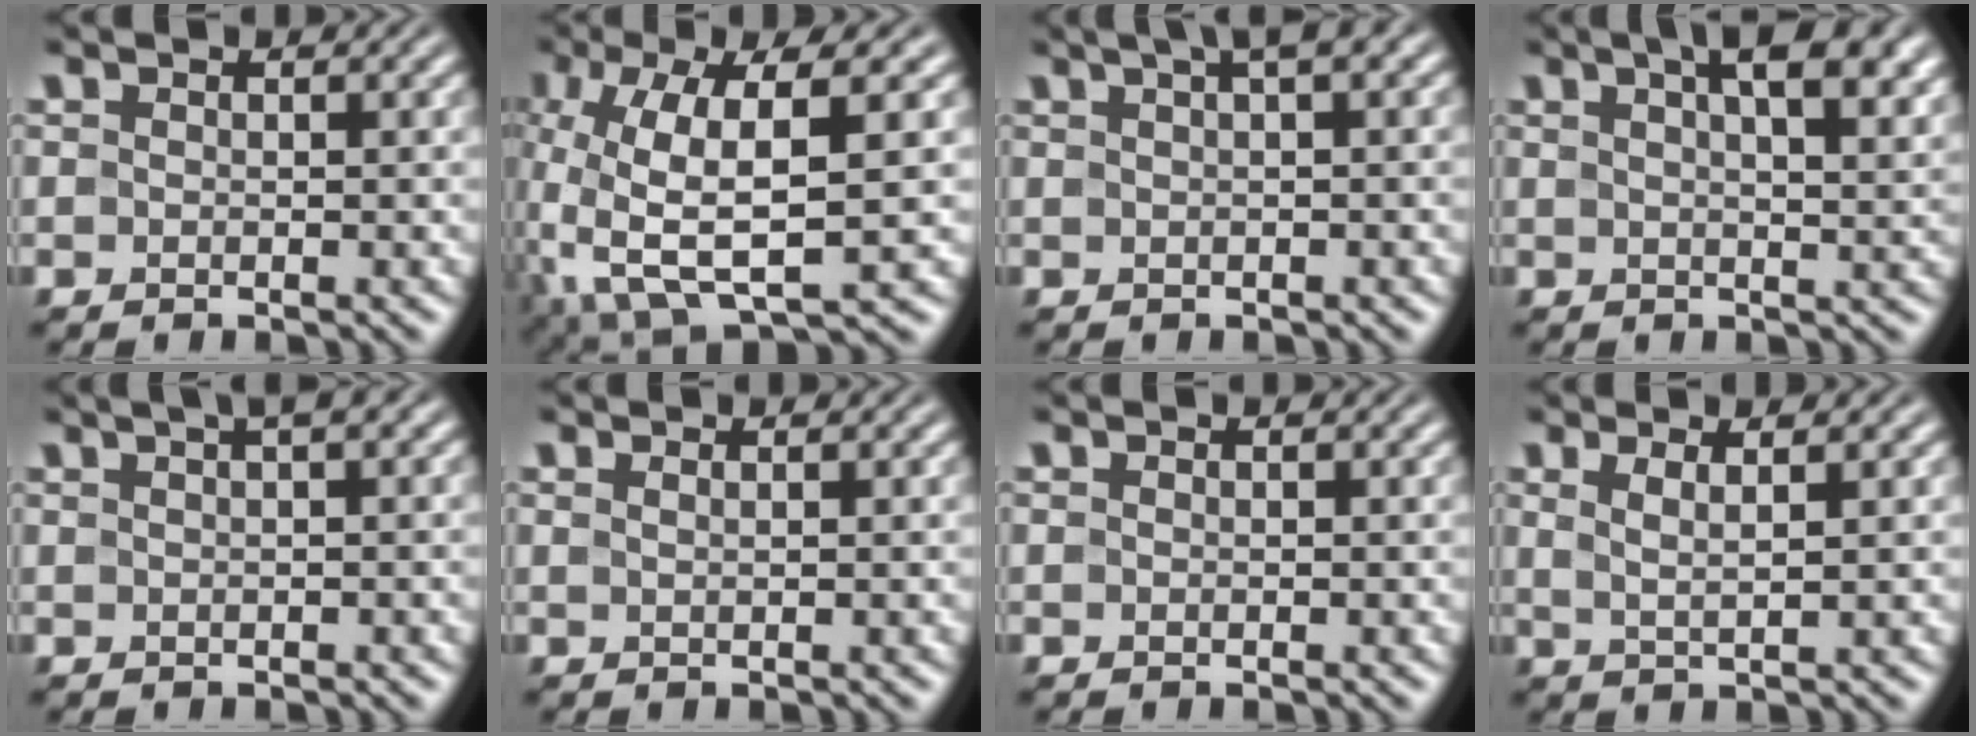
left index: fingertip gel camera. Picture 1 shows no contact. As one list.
[{"total": 9.6, "force": [-0.6, 3.8, 8.7], "torque": [-0.183, -0.002, -0.012]}, {"total": 3.3, "force": [1.5, 0.7, 2.9], "torque": [-0.033, 0.016, 0.021]}, {"total": 7.9, "force": [4.1, 2.9, 6.0], "torque": [-0.052, 0.031, 0.038]}, {"total": 2.9, "force": [1.2, 0.7, 2.6], "torque": [-0.025, 0.017, 0.011]}, {"total": 0.7, "force": [0.5, 0.1, 0.5], "torque": [-0.006, 0.001, 0.001]}, {"total": 0.0}, {"total": 2.2, "force": [1.2, 0.6, 1.8], "torque": [-0.025, 0.006, 0.012]}]